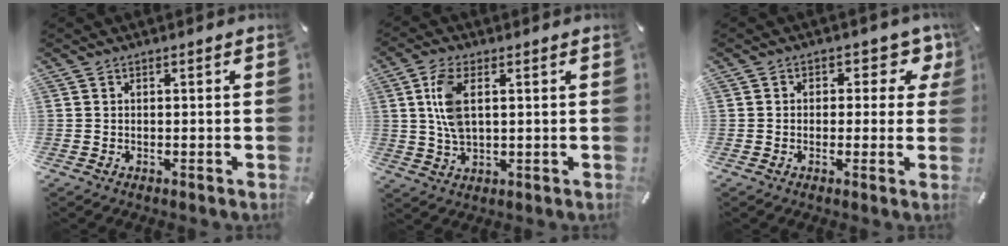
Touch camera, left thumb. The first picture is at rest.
{"total": 7.3, "force": [1.6, 3.5, 6.3], "torque": [-0.149, 0.001, 0.022]}
{"total": 5.7, "force": [1.3, 4.4, 3.4], "torque": [-0.036, -0.004, 0.016]}